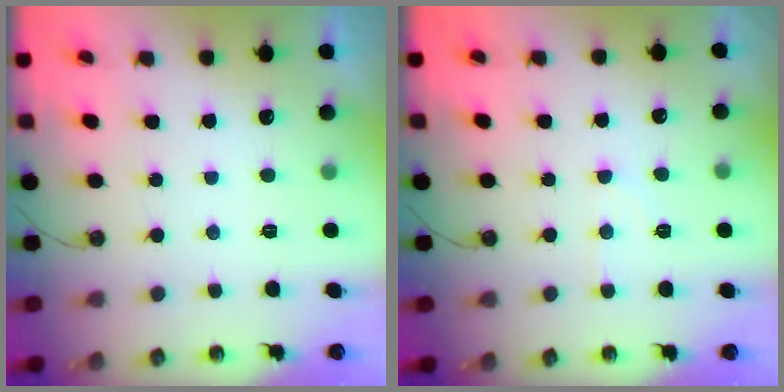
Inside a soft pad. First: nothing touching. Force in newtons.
{"total": 6.0, "press": 6.0, "slide": 0.7}